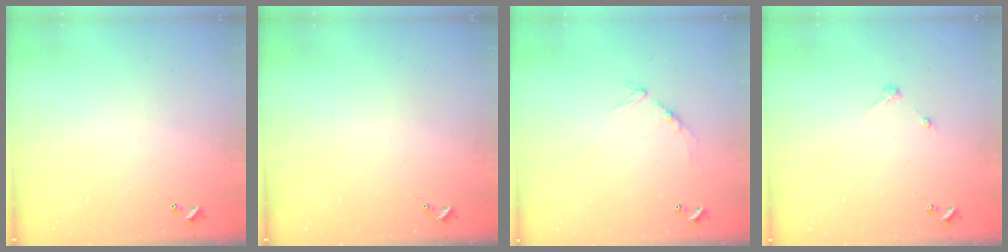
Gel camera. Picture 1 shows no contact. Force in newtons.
{"total": 0.0}
{"total": 7.3, "press": 7.2, "slide": 0.6}
{"total": 2.6, "press": 2.6, "slide": 0.3}